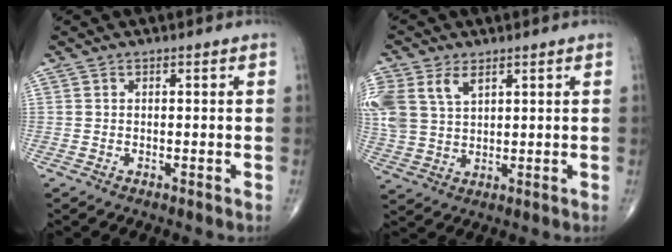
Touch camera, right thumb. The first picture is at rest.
{"total": 11.8, "force": [5.1, 7.7, 7.3], "torque": [-0.182, 0.002, 0.108]}